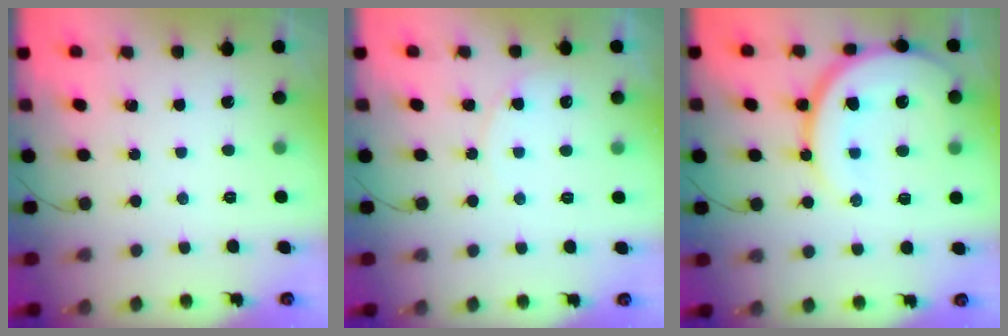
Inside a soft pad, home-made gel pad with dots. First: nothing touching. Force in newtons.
{"total": 5.1, "press": 5.1, "slide": 0.3}
{"total": 16.8, "press": 16.7, "slide": 1.7}